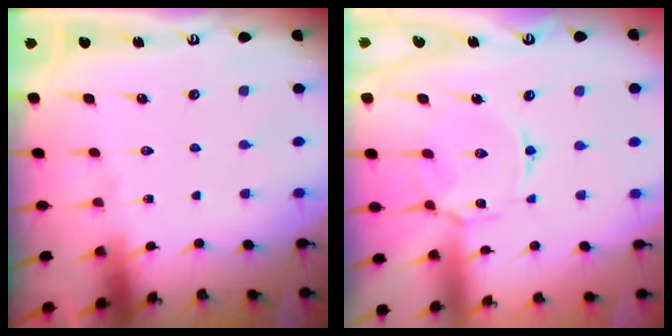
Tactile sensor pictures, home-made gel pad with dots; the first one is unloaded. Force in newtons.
{"total": 7.0, "press": 7.0, "slide": 0.4}